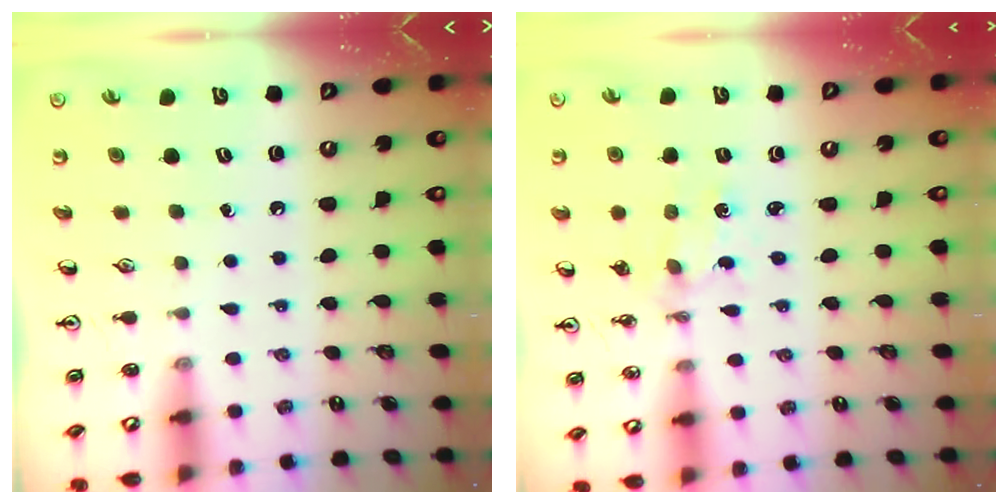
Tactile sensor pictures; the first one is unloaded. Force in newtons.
{"total": 1.5, "press": 1.5, "slide": 0.3}